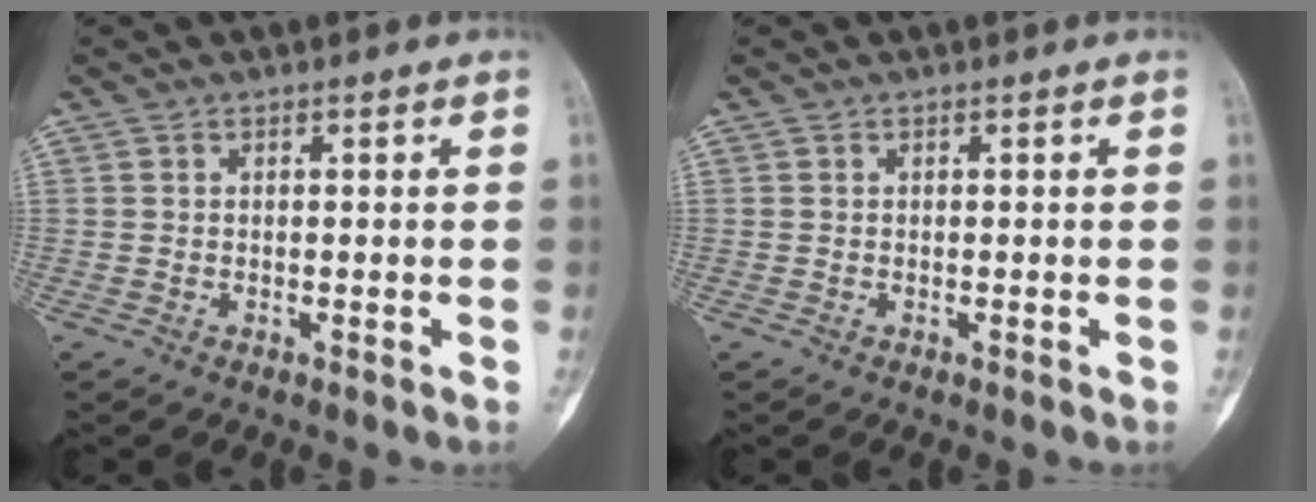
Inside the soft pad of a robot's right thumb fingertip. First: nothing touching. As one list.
[{"total": 0.0}]